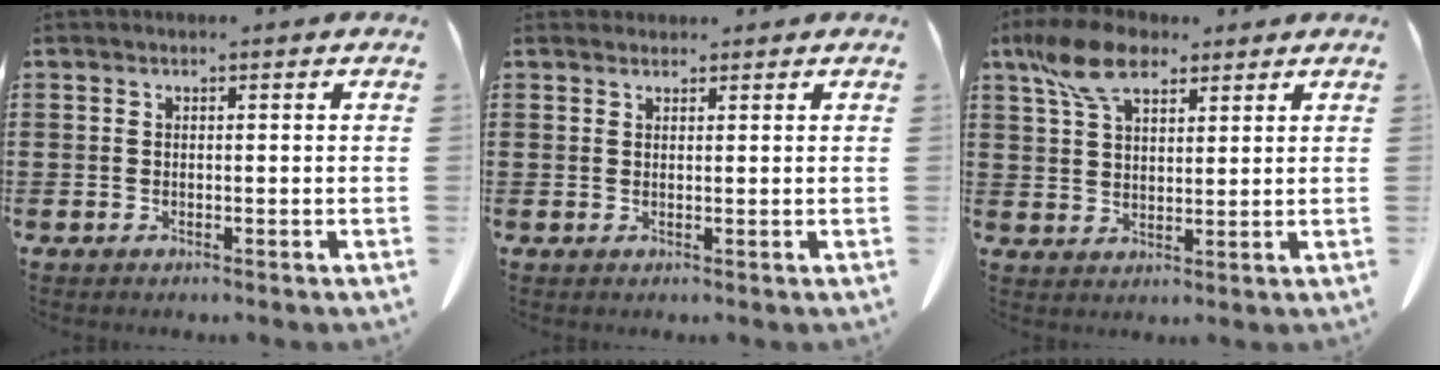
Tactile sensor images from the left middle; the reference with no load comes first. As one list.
[{"total": 1.3, "force": [1.2, 0.4, 0.1], "torque": [-0.005, -0.001, 0.025]}, {"total": 8.5, "force": [5.6, 3.9, 5.1], "torque": [-0.125, -0.002, 0.103]}]